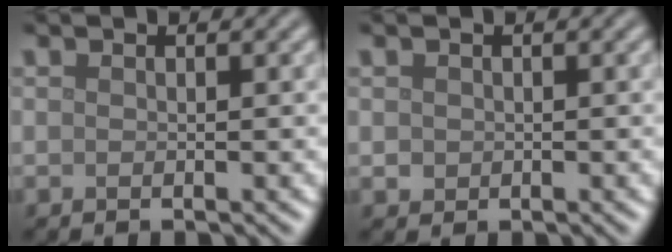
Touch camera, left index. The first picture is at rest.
{"total": 0.9, "force": [0.1, 0.8, 0.2], "torque": [0.000, -0.002, 0.000]}